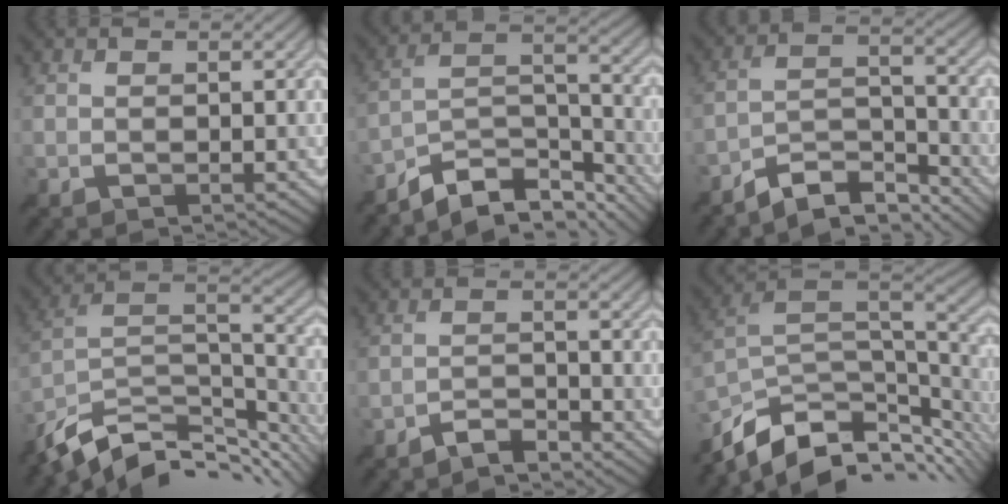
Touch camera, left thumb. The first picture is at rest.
{"total": 9.7, "force": [-8.0, 3.2, 4.4], "torque": [-0.074, 0.001, -0.156]}
{"total": 7.7, "force": [-6.7, 2.1, 3.2], "torque": [-0.058, 0.004, -0.128]}
{"total": 13.7, "force": [-9.5, 5.8, 7.9], "torque": [-0.195, -0.007, -0.159]}
{"total": 2.9, "force": [-2.5, 0.7, 1.1], "torque": [-0.020, 0.005, -0.053]}
{"total": 12.3, "force": [-6.7, 5.9, 8.4], "torque": [-0.196, -0.022, -0.109]}